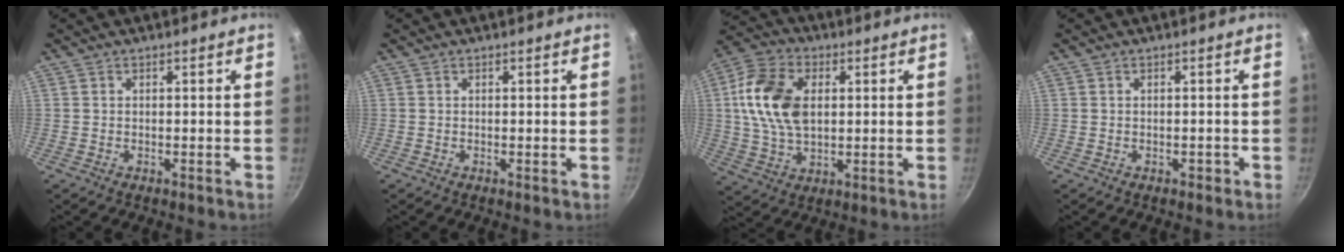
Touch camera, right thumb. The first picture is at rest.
{"total": 0.0}
{"total": 14.5, "force": [2.2, 9.5, 10.7], "torque": [-0.187, 0.003, 0.034]}
{"total": 0.7, "force": [-0.4, 0.5, 0.3], "torque": [-0.001, 0.005, -0.003]}